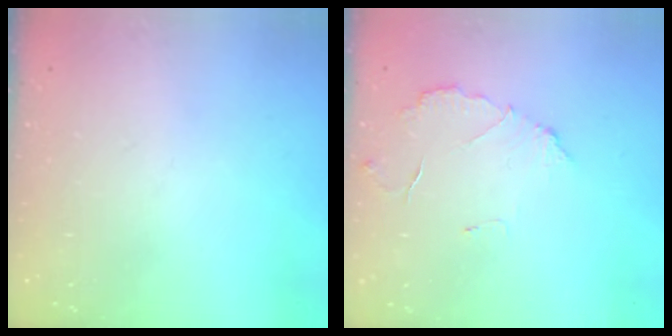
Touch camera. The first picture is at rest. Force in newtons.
{"total": 5.4, "press": 5.4, "slide": 0.4}